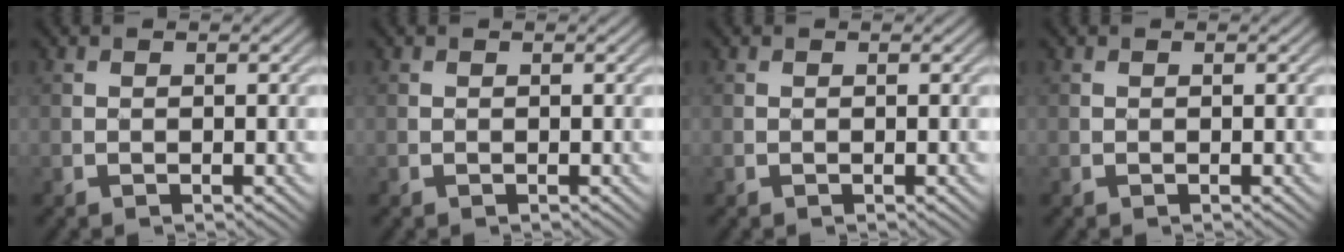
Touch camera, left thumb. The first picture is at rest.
{"total": 0.0}
{"total": 0.0}
{"total": 0.0}